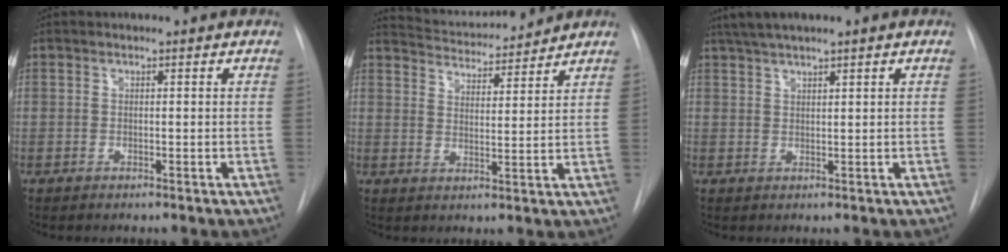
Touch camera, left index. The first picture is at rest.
{"total": 10.8, "force": [10.5, 1.2, 2.4], "torque": [-0.043, 0.013, 0.159]}
{"total": 4.4, "force": [3.3, 0.1, 2.9], "torque": [-0.059, 0.022, 0.064]}